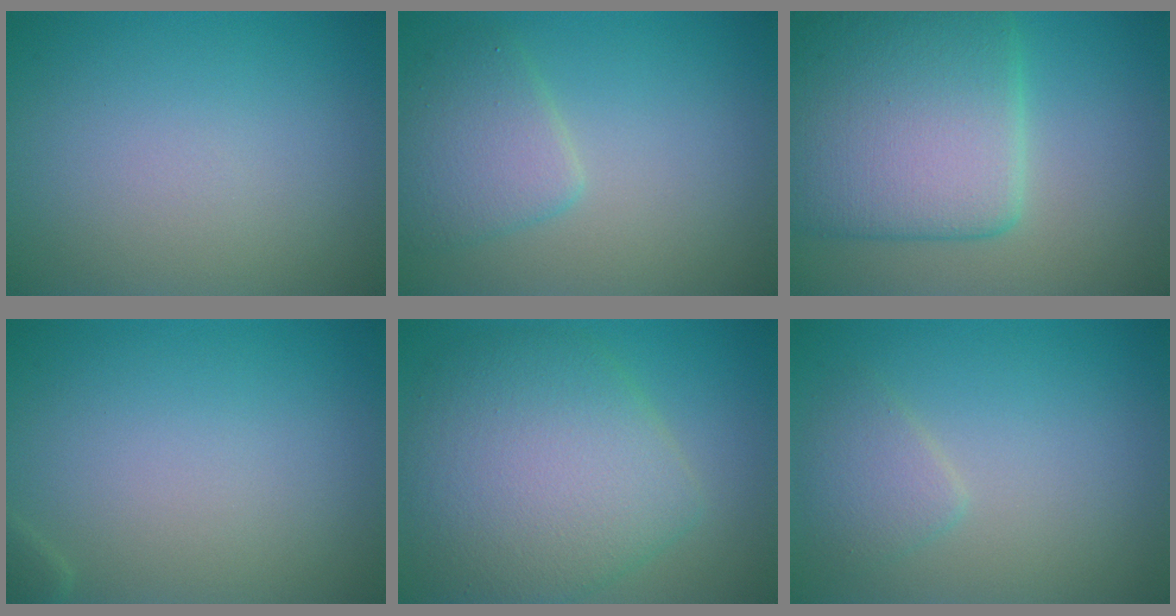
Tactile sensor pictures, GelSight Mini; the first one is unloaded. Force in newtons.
{"total": 3.4, "press": 3.4, "slide": 0.2}
{"total": 10.1, "press": 10.1, "slide": 0.6}
{"total": 0.6, "press": 0.6, "slide": 0.0}
{"total": 8.5, "press": 8.5, "slide": 0.2}
{"total": 2.0, "press": 2.0, "slide": 0.1}